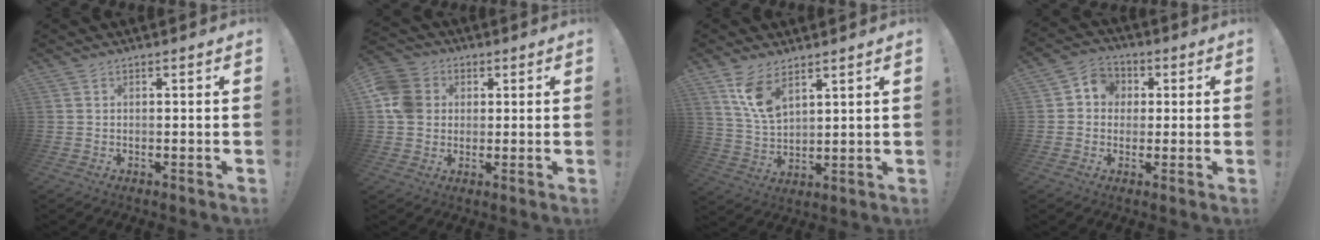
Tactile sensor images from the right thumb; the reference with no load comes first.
{"total": 10.1, "force": [1.1, 9.0, 4.3], "torque": [-0.078, 0.007, 0.024]}
{"total": 9.4, "force": [6.2, 4.2, 5.7], "torque": [-0.109, -0.032, 0.116]}
{"total": 6.7, "force": [0.4, 6.4, 2.2], "torque": [-0.025, 0.006, 0.010]}